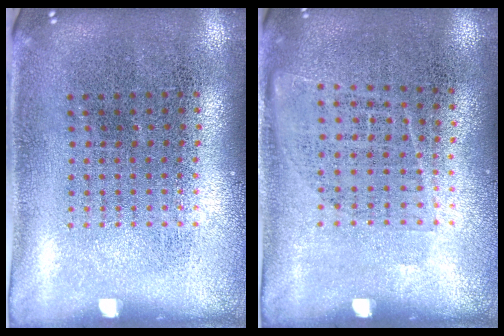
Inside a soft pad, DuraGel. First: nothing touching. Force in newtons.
{"total": 1.0, "press": 0.8, "slide": 0.6}